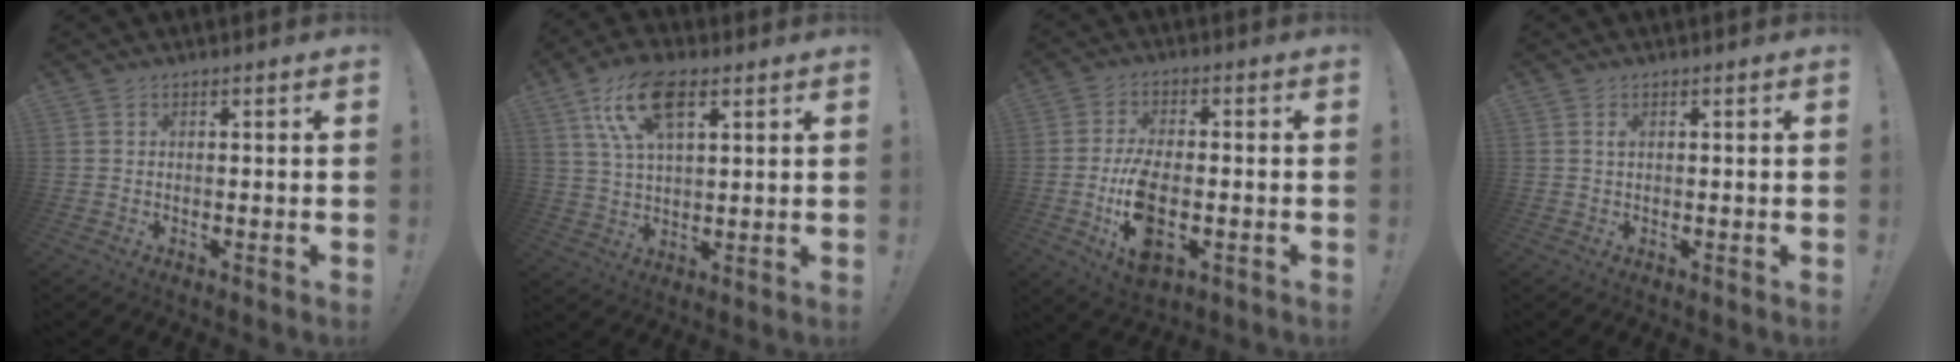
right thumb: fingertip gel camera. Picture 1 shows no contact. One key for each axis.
{"total": 13.8, "fx": 6.6, "fy": 6.5, "fz": 10.3, "tx": -0.198, "ty": -0.011, "tz": 0.119}
{"total": 12.1, "fx": -3.0, "fy": 6.2, "fz": 10.0, "tx": -0.190, "ty": -0.005, "tz": -0.049}
{"total": 0.7, "fx": 0.2, "fy": 0.2, "fz": 0.6, "tx": -0.010, "ty": 0.001, "tz": 0.003}